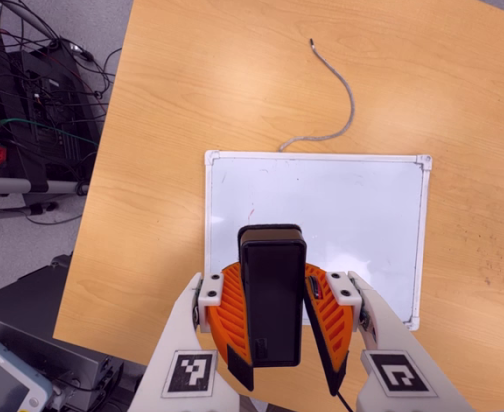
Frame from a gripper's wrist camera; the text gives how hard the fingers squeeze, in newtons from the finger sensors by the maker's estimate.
{"total": 10.1, "left": 9.7, "right": 10.5}